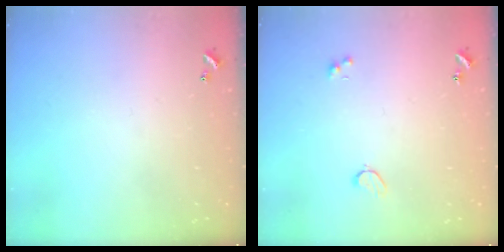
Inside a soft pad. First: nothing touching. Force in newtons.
{"total": 2.6, "press": 2.5, "slide": 0.6}